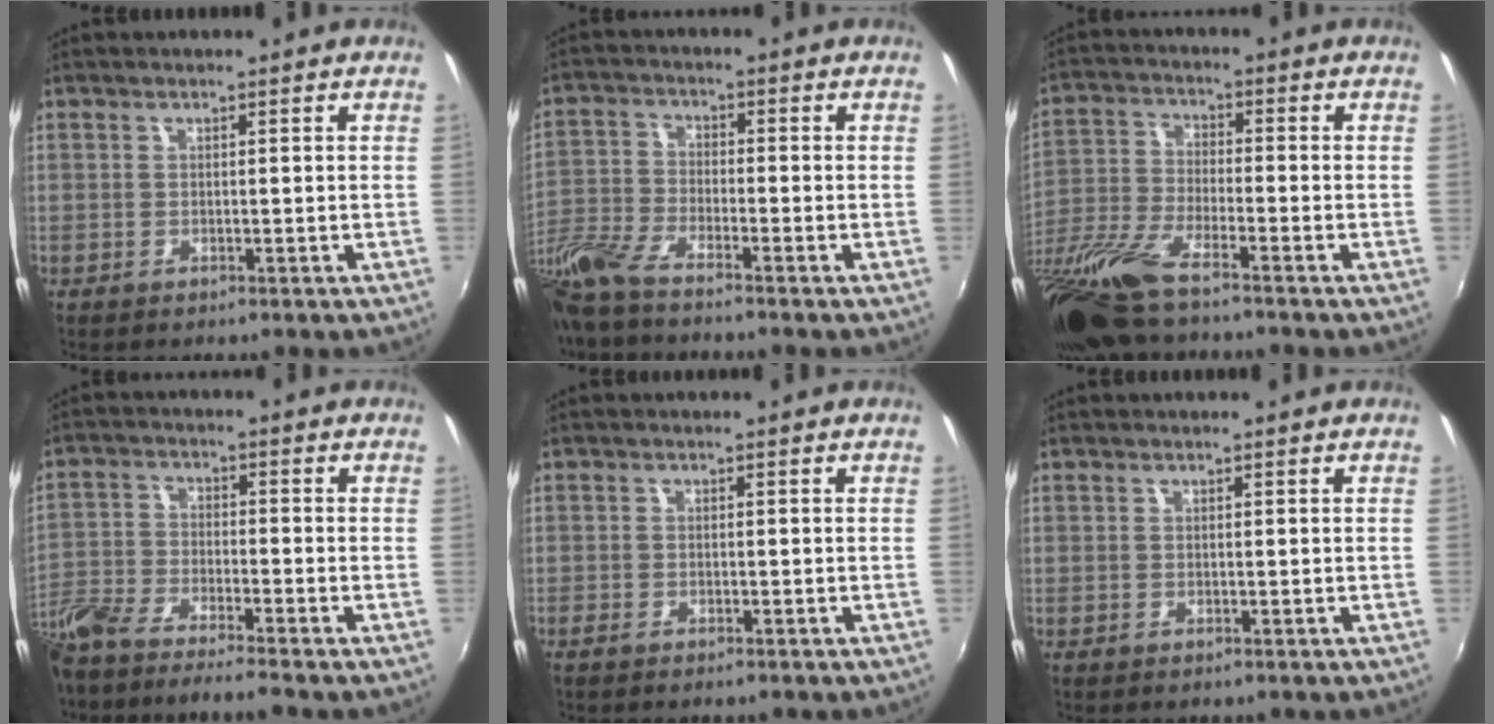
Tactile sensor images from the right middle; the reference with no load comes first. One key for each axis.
{"total": 10.5, "fx": -8.5, "fy": 1.5, "fz": 5.9, "tx": -0.141, "ty": -0.019, "tz": -0.178}
{"total": 14.7, "fx": -11.1, "fy": 2.3, "fz": 9.4, "tx": -0.207, "ty": -0.043, "tz": -0.218}
{"total": 12.2, "fx": -10.3, "fy": 1.1, "fz": 6.3, "tx": -0.151, "ty": -0.033, "tz": -0.198}
{"total": 1.7, "fx": -1.4, "fy": 0.4, "fz": 0.8, "tx": -0.022, "ty": -0.004, "tz": -0.028}
{"total": 0.0}